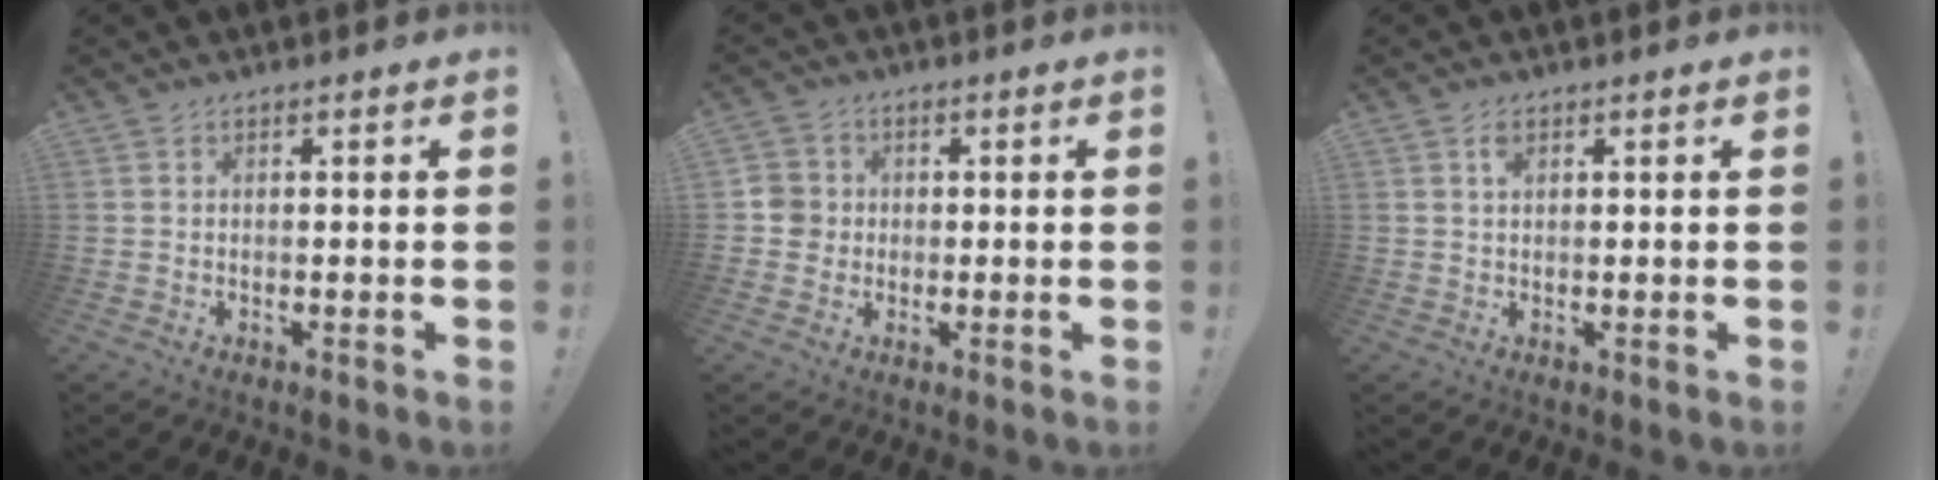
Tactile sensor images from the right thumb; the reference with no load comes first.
{"total": 5.1, "force": [-0.3, 4.9, 1.1], "torque": [-0.028, 0.010, -0.004]}
{"total": 1.9, "force": [0.9, 1.0, 1.3], "torque": [-0.013, -0.004, 0.012]}